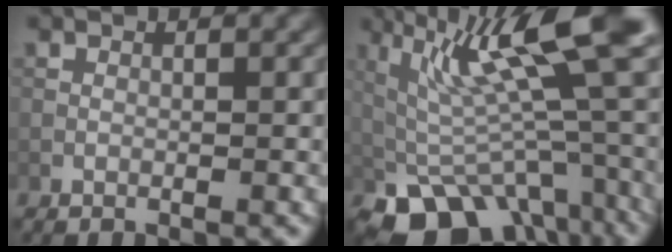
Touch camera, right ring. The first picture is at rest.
{"total": 12.3, "force": [0.9, 4.4, 11.5], "torque": [-0.195, 0.004, 0.031]}